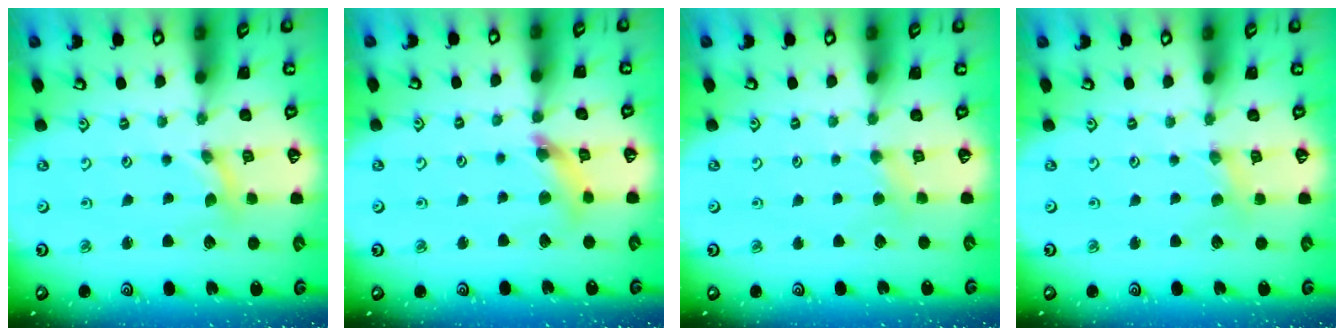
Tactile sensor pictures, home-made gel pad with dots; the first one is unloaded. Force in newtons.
{"total": 8.0, "press": 7.9, "slide": 0.8}
{"total": 2.9, "press": 2.9, "slide": 0.3}
{"total": 1.2, "press": 1.2, "slide": 0.3}